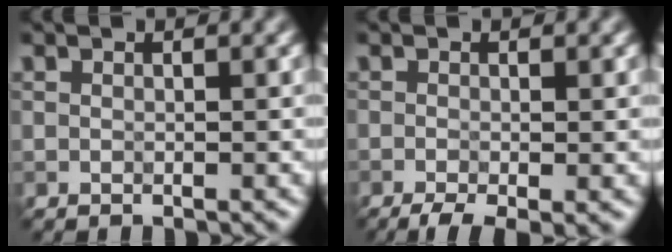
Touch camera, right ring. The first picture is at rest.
{"total": 3.6, "force": [-1.8, 0.9, 2.9], "torque": [-0.047, -0.008, -0.031]}